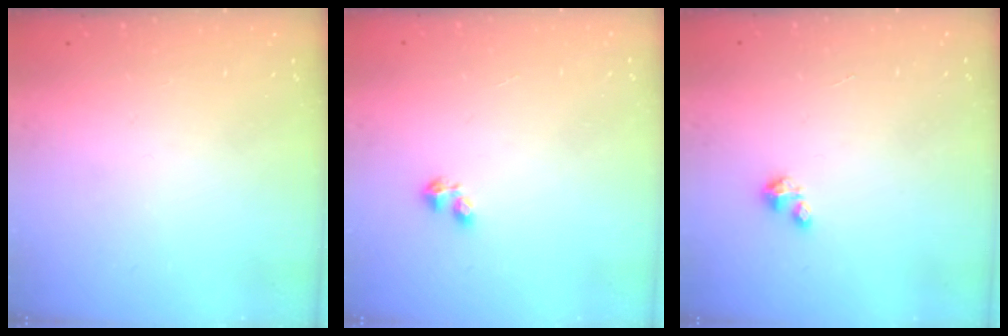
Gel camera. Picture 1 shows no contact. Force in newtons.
{"total": 2.4, "press": 2.3, "slide": 0.6}
{"total": 0.9, "press": 0.9, "slide": 0.2}